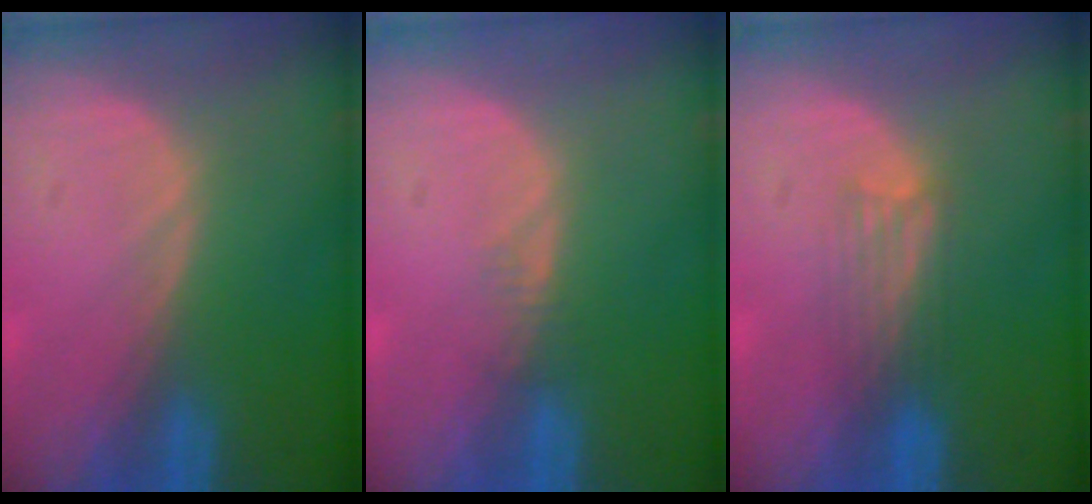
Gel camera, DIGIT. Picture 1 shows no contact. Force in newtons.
{"total": 1.3, "press": 1.2, "slide": 0.2}
{"total": 3.0, "press": 2.8, "slide": 1.1}